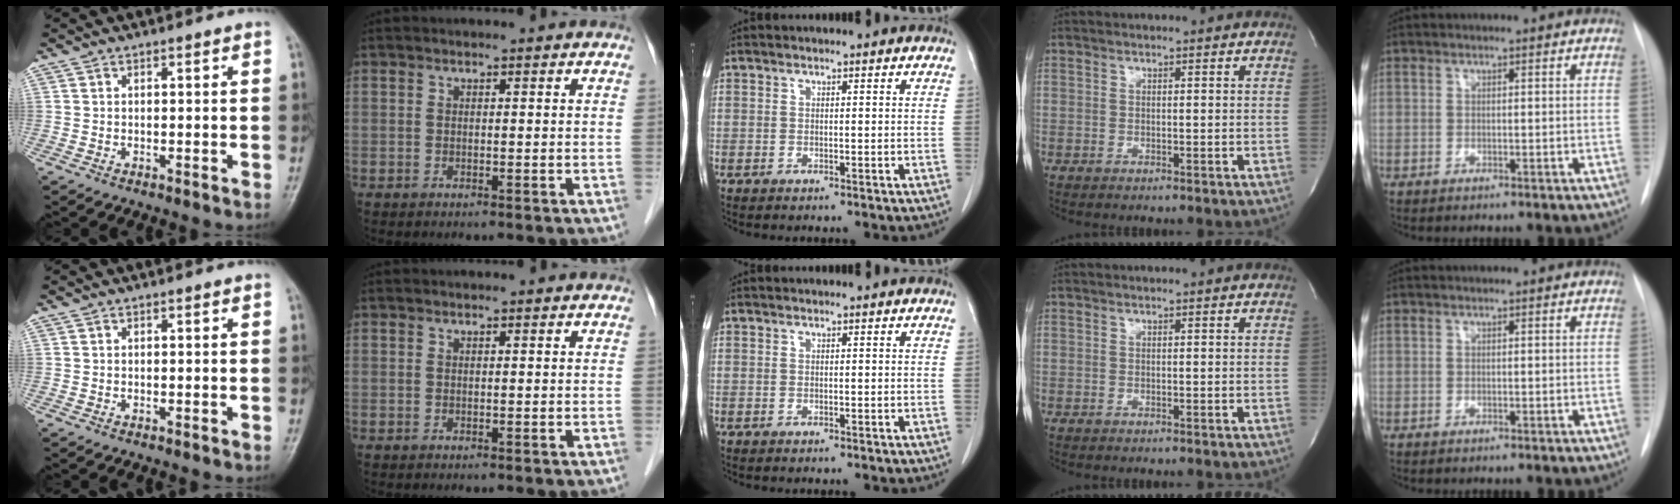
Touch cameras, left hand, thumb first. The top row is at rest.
{}